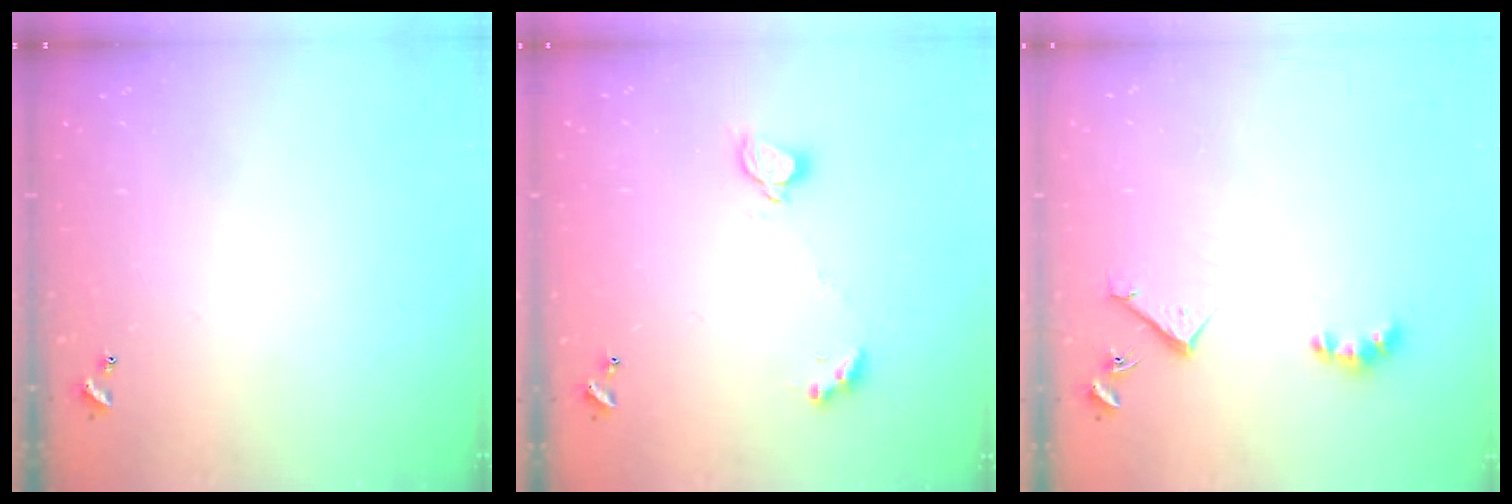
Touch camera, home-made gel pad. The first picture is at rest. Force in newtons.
{"total": 2.1, "press": 2.1, "slide": 0.3}
{"total": 4.9, "press": 4.9, "slide": 0.7}